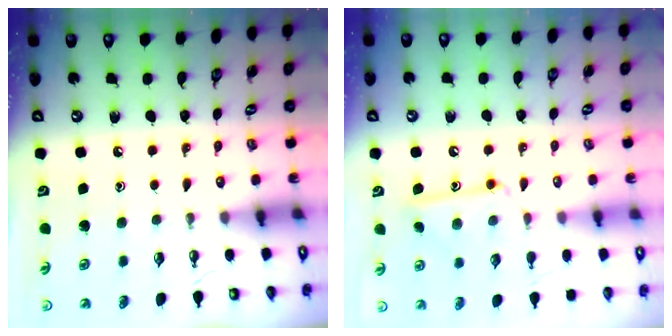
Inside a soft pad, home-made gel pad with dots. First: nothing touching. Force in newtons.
{"total": 12.9, "press": 12.9, "slide": 0.8}